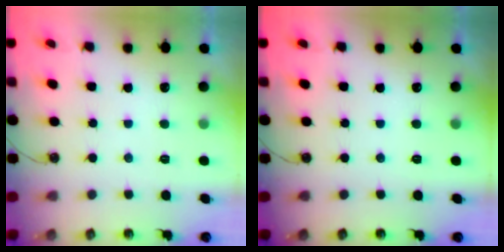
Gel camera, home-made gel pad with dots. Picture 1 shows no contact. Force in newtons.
{"total": 0.0}